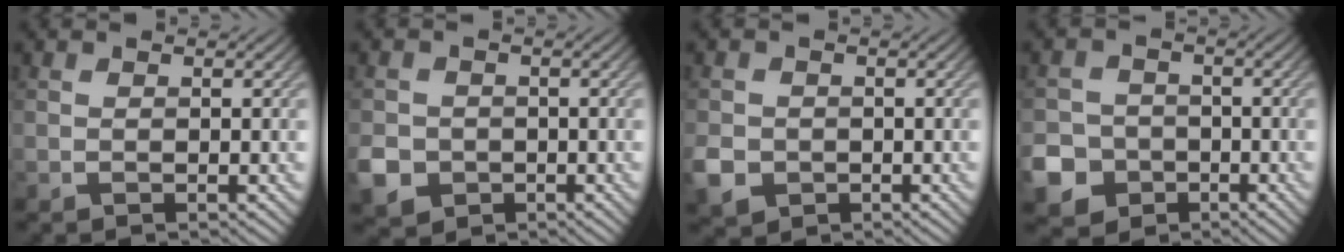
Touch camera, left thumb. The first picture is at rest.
{"total": 4.8, "force": [-1.8, 4.1, 1.8], "torque": [-0.052, -0.015, -0.042]}
{"total": 4.2, "force": [-1.5, 3.5, 1.7], "torque": [-0.047, -0.012, -0.036]}
{"total": 8.2, "force": [-3.9, 6.9, 2.2], "torque": [-0.064, -0.028, -0.091]}